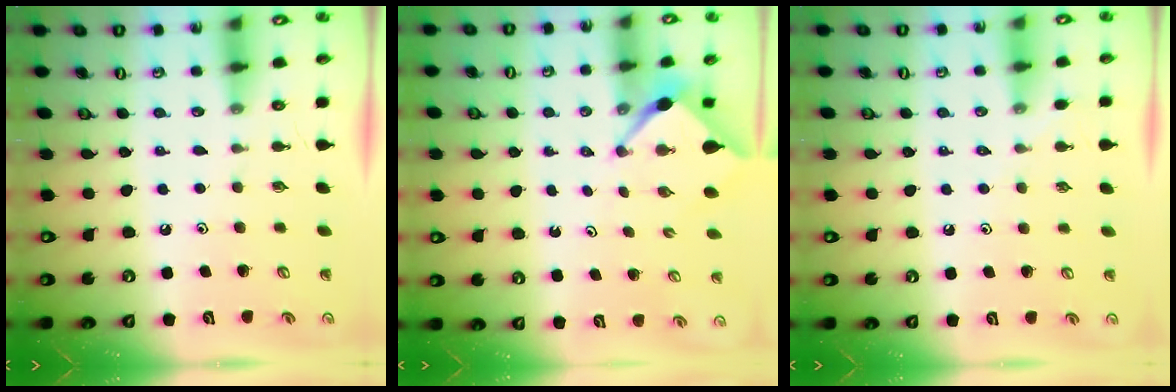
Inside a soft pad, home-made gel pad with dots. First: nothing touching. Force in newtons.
{"total": 2.6, "press": 2.6, "slide": 0.3}
{"total": 3.3, "press": 3.2, "slide": 0.6}